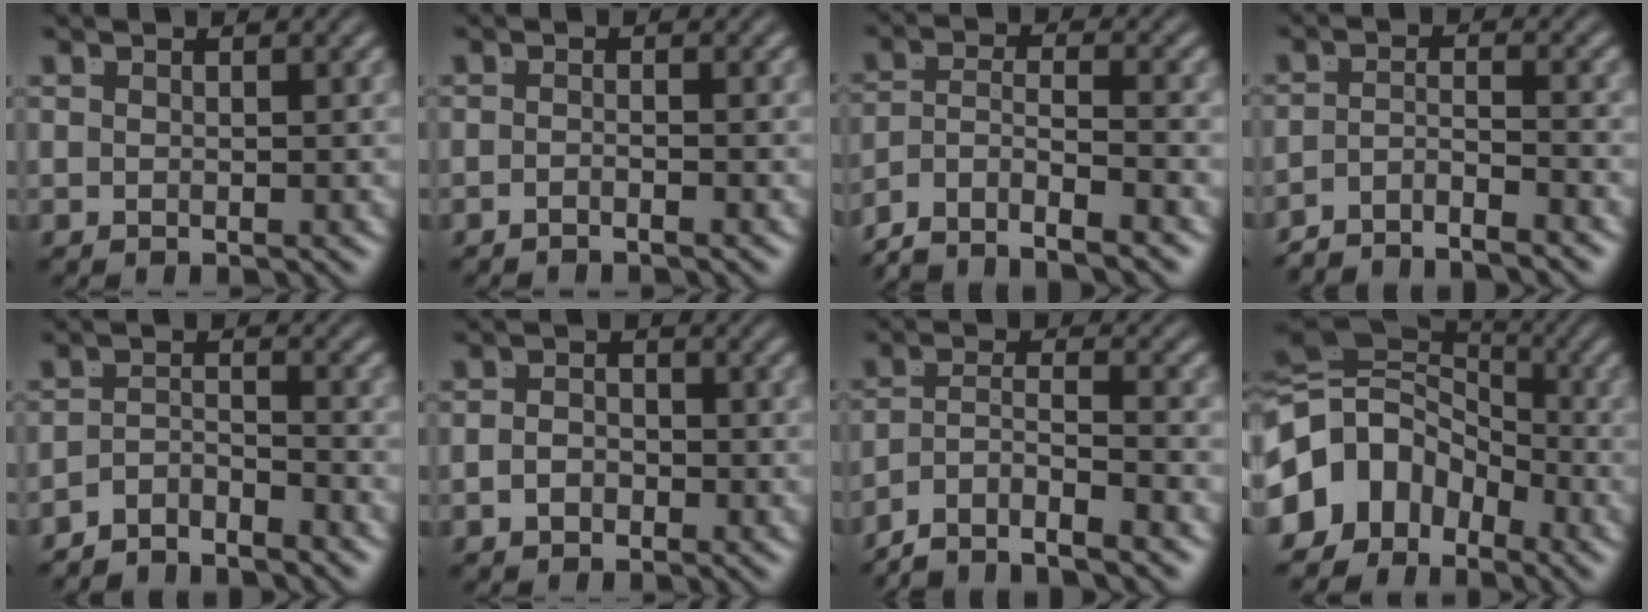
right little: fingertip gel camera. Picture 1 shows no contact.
{"total": 1.3, "force": [-1.1, -0.7, 0.3], "torque": [-0.003, -0.002, -0.021]}
{"total": 8.9, "force": [-5.7, 5.7, 3.8], "torque": [-0.086, -0.031, -0.096]}
{"total": 4.7, "force": [-4.4, 0.9, 1.5], "torque": [-0.017, -0.020, -0.068]}
{"total": 3.3, "force": [-3.1, 0.8, 1.2], "torque": [-0.012, -0.009, -0.055]}
{"total": 1.5, "force": [-1.1, 0.7, 0.6], "torque": [-0.006, -0.010, -0.018]}
{"total": 7.2, "force": [-4.9, 4.2, 3.2], "torque": [-0.064, -0.023, -0.085]}
{"total": 15.4, "force": [-1.4, 13.2, 7.8], "torque": [-0.181, -0.037, -0.029]}